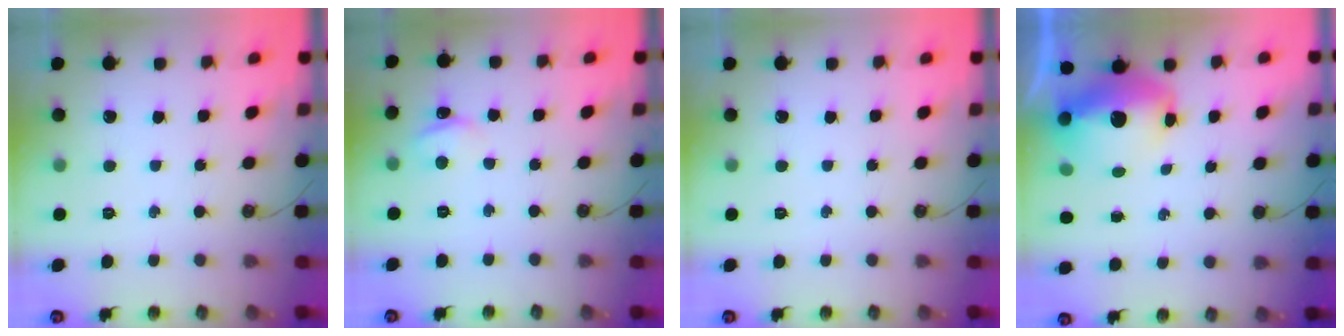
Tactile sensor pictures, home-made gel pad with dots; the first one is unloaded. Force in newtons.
{"total": 3.0, "press": 3.0, "slide": 0.4}
{"total": 0.0}
{"total": 13.7, "press": 13.7, "slide": 1.2}